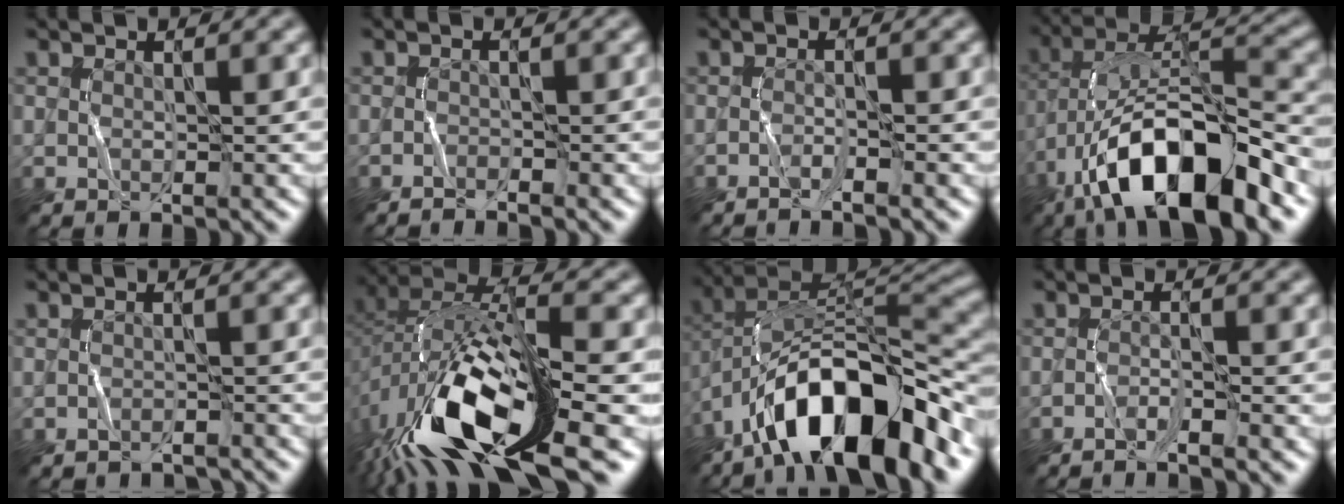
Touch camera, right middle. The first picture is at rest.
{"total": 1.2, "force": [-1.2, -0.1, 0.2], "torque": [-0.005, 0.006, -0.022]}
{"total": 1.3, "force": [-1.2, -0.2, 0.5], "torque": [-0.009, 0.006, -0.025]}
{"total": 13.2, "force": [-7.3, 4.5, 10.1], "torque": [-0.178, 0.017, -0.129]}
{"total": 1.7, "force": [-1.7, 0.1, -0.2], "torque": [0.006, 0.001, -0.029]}
{"total": 15.7, "force": [-6.6, 7.0, 12.4], "torque": [-0.249, -0.001, -0.116]}
{"total": 12.8, "force": [-7.2, 4.6, 9.5], "torque": [-0.147, 0.018, -0.132]}
{"total": 1.6, "force": [-1.4, -0.2, 0.7], "torque": [-0.012, 0.009, -0.030]}